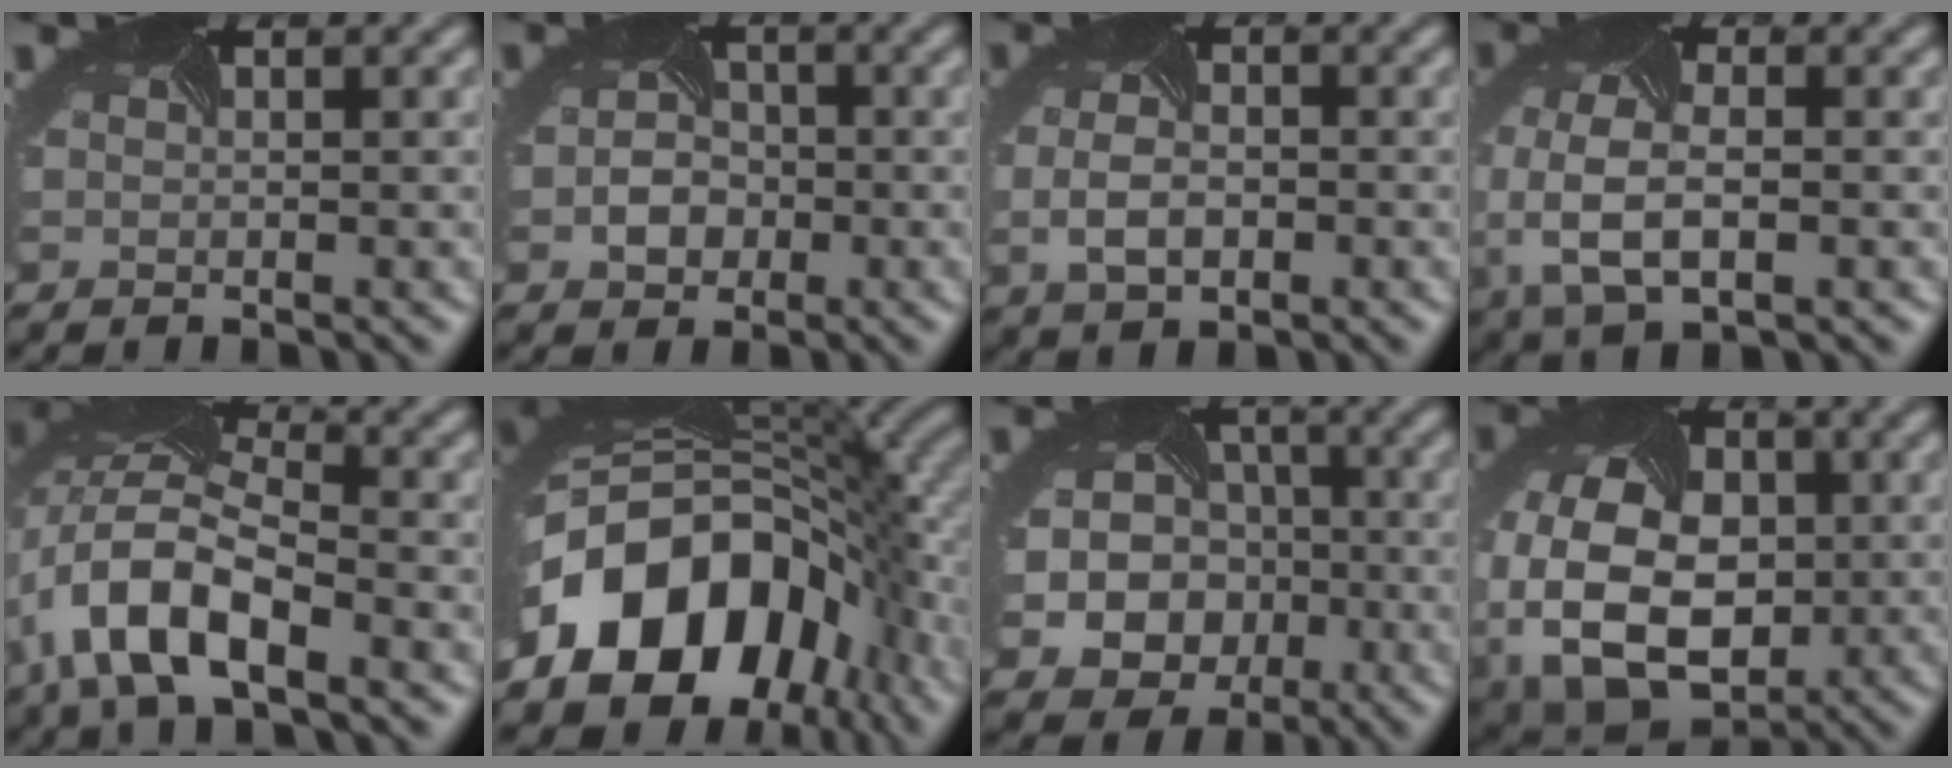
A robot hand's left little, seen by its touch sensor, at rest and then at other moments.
{"total": 2.7, "force": [-1.3, 2.1, 1.1], "torque": [-0.022, -0.003, -0.021]}
{"total": 3.2, "force": [-1.1, 2.0, 2.3], "torque": [-0.055, -0.006, -0.007]}
{"total": 6.0, "force": [-2.1, 3.1, 4.7], "torque": [-0.118, -0.016, -0.031]}
{"total": 9.6, "force": [-4.8, 4.1, 7.3], "torque": [-0.157, 0.005, -0.088]}
{"total": 16.2, "force": [-6.0, 11.3, 10.0], "torque": [-0.195, -0.032, -0.087]}
{"total": 11.1, "force": [-3.4, 9.7, 4.5], "torque": [-0.084, -0.027, -0.065]}
{"total": 13.3, "force": [-3.4, 9.1, 9.1], "torque": [-0.205, -0.039, -0.044]}